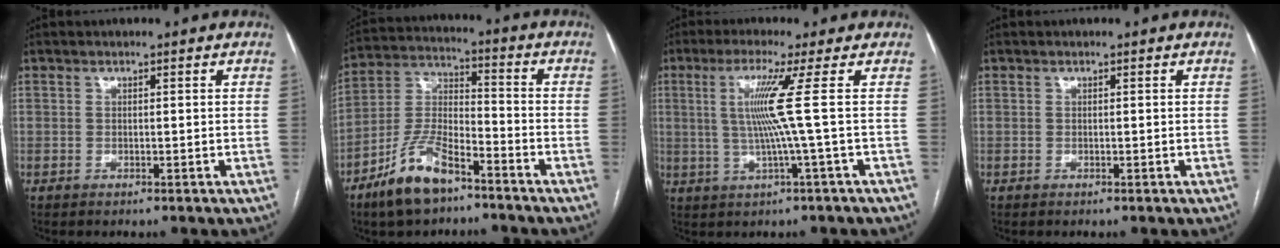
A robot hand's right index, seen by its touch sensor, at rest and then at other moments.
{"total": 11.4, "force": [-7.7, 3.9, 7.4], "torque": [-0.161, -0.002, -0.148]}
{"total": 6.9, "force": [0.8, -2.4, 6.4], "torque": [-0.133, 0.000, 0.021]}
{"total": 0.0}